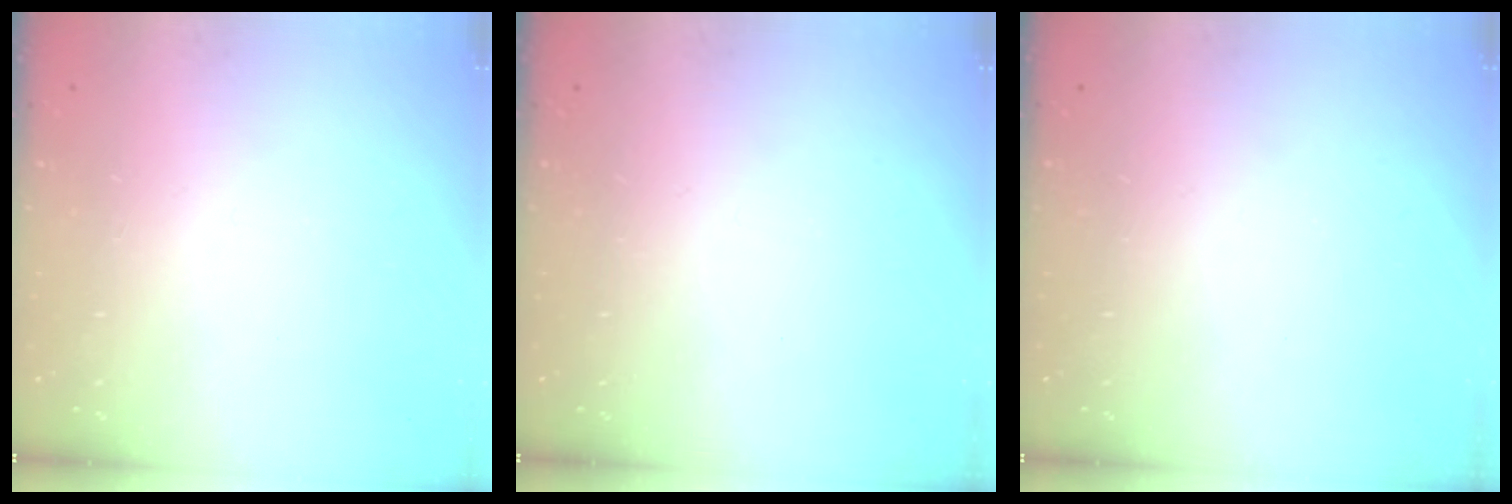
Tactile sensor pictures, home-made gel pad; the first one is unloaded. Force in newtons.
{"total": 0.0}
{"total": 0.0}